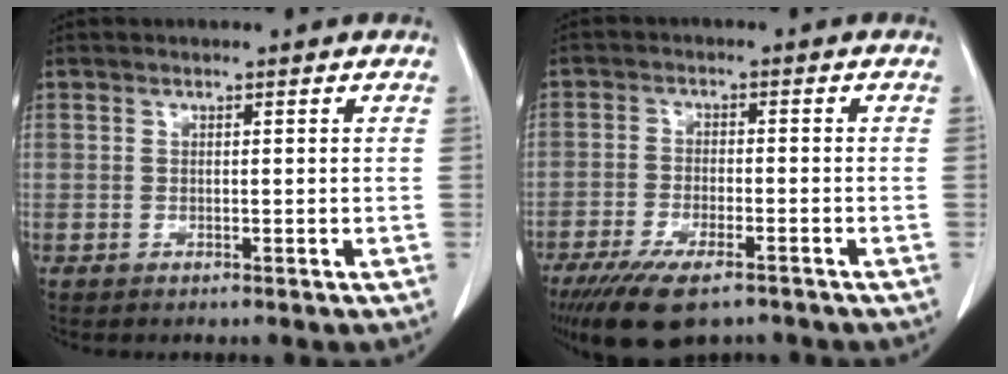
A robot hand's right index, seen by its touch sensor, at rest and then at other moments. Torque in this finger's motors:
{"motor_torque": [1.14, -1.00, 0.40, 0.07]}